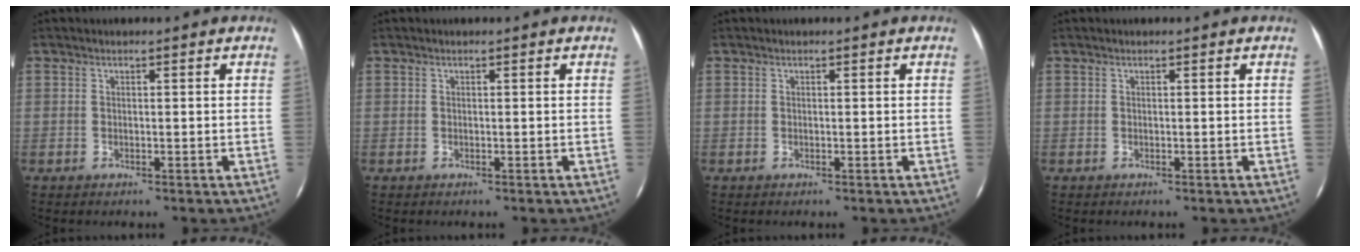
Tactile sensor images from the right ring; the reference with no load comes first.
{"total": 0.0}
{"total": 0.0}
{"total": 0.0}